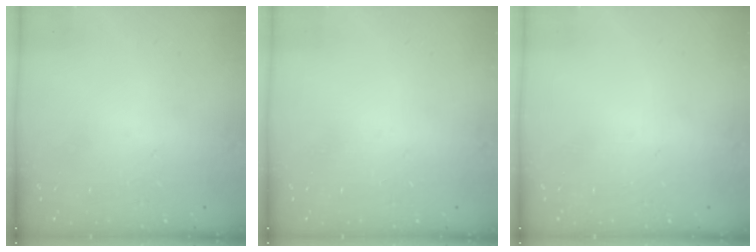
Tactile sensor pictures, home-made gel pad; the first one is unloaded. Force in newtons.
{"total": 0.0}
{"total": 0.0}